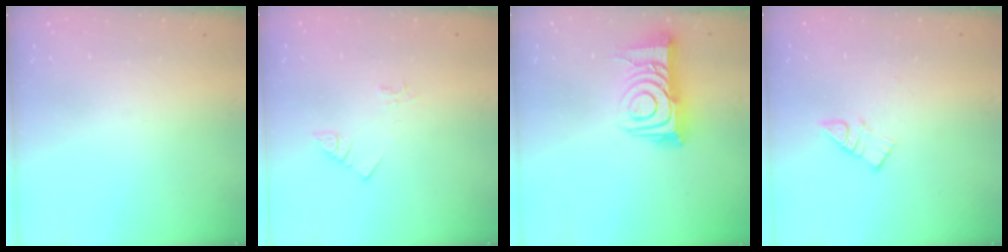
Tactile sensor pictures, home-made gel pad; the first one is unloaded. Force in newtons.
{"total": 2.5, "press": 2.5, "slide": 0.5}
{"total": 14.1, "press": 14.1, "slide": 1.1}
{"total": 5.9, "press": 5.9, "slide": 0.1}